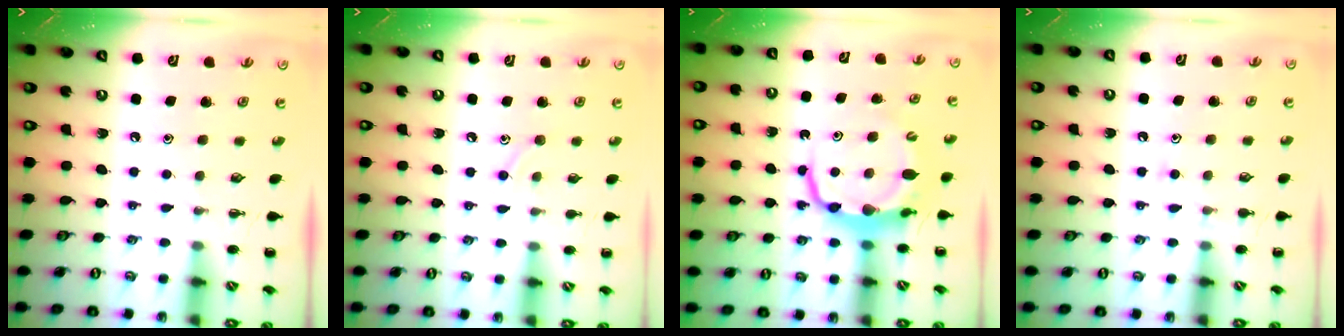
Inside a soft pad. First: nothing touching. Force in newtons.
{"total": 5.4, "press": 5.1, "slide": 1.8}
{"total": 8.1, "press": 8.0, "slide": 1.2}
{"total": 6.2, "press": 5.9, "slide": 2.0}